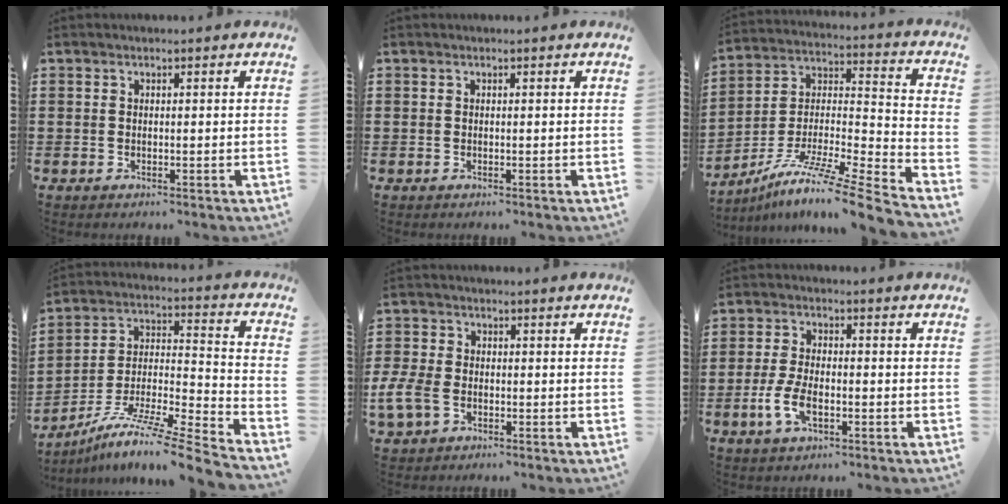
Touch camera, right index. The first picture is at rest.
{"total": 0.0}
{"total": 10.0, "force": [-8.0, -0.5, 6.0], "torque": [-0.101, -0.002, -0.158]}
{"total": 9.2, "force": [-7.3, -0.2, 5.5], "torque": [-0.090, 0.000, -0.146]}
{"total": 5.0, "force": [-1.9, 3.1, 3.4], "torque": [-0.100, -0.009, -0.043]}
{"total": 5.3, "force": [-1.7, 2.6, 4.3], "torque": [-0.100, -0.002, -0.036]}